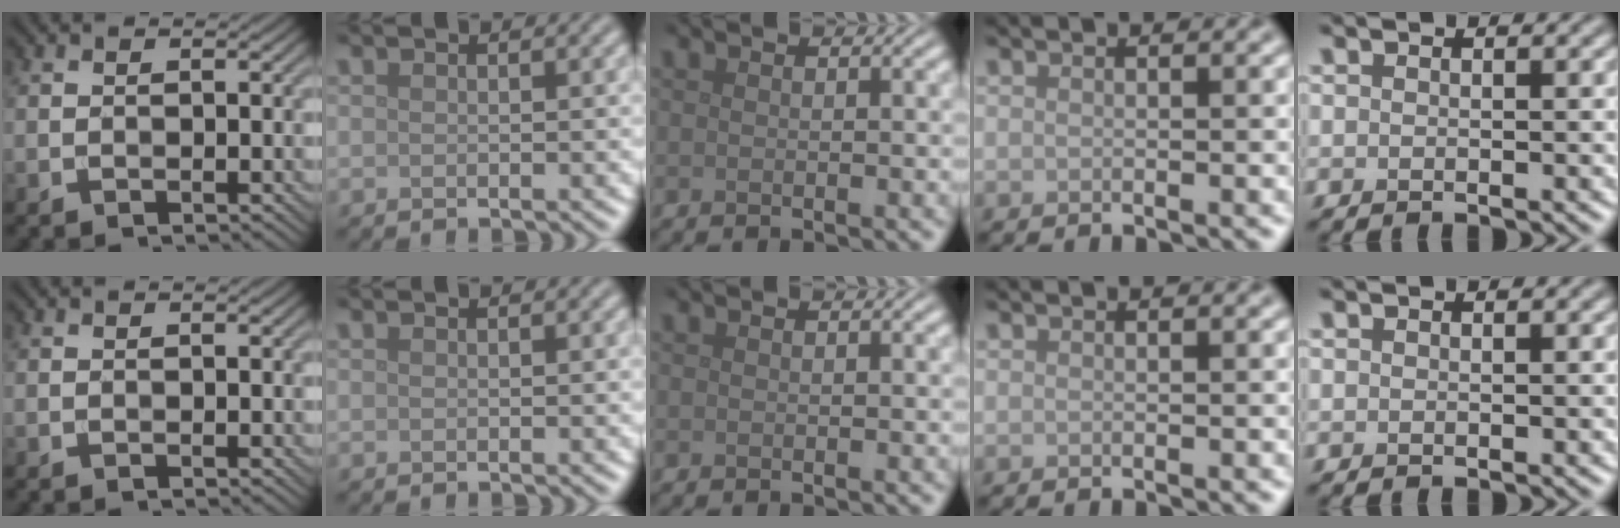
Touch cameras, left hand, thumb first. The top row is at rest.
{}